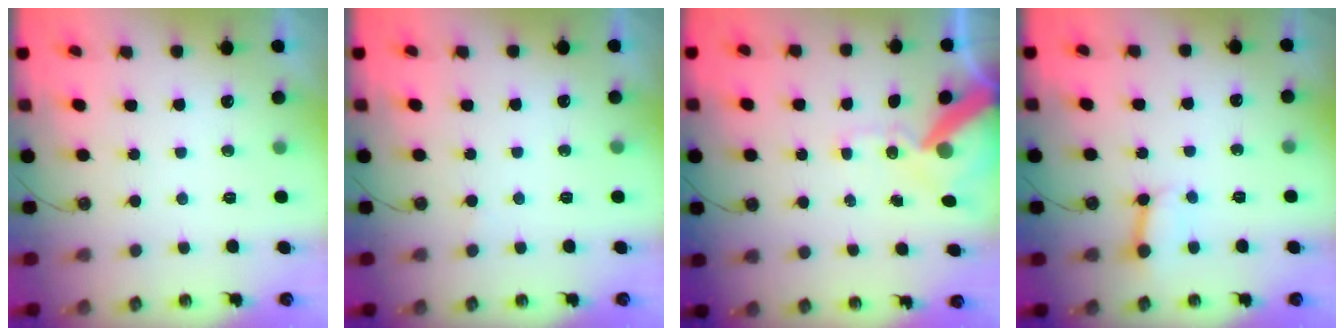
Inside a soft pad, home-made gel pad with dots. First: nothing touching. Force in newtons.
{"total": 5.5, "press": 5.5, "slide": 0.4}
{"total": 13.1, "press": 13.0, "slide": 2.0}
{"total": 3.6, "press": 3.6, "slide": 0.4}